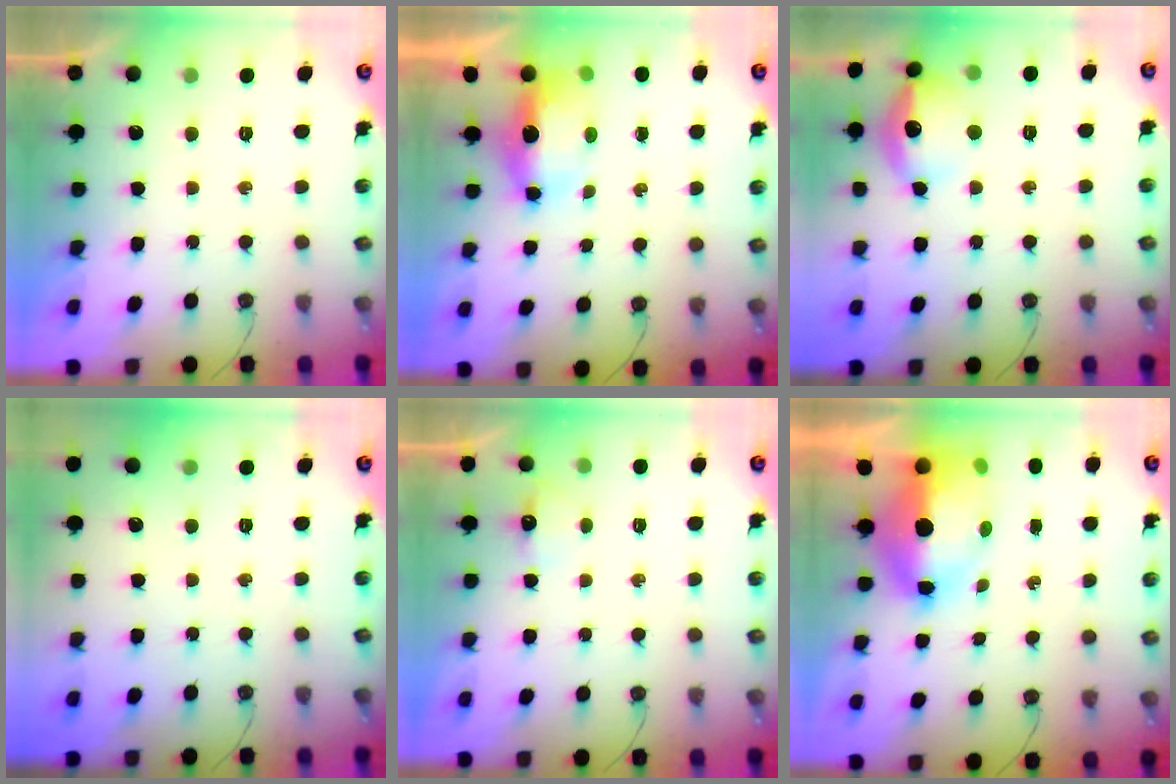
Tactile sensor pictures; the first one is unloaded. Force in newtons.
{"total": 11.4, "press": 8.3, "slide": 7.7}
{"total": 13.6, "press": 13.6, "slide": 1.1}
{"total": 0.0}
{"total": 3.9, "press": 3.9, "slide": 0.7}
{"total": 11.5, "press": 11.3, "slide": 1.8}